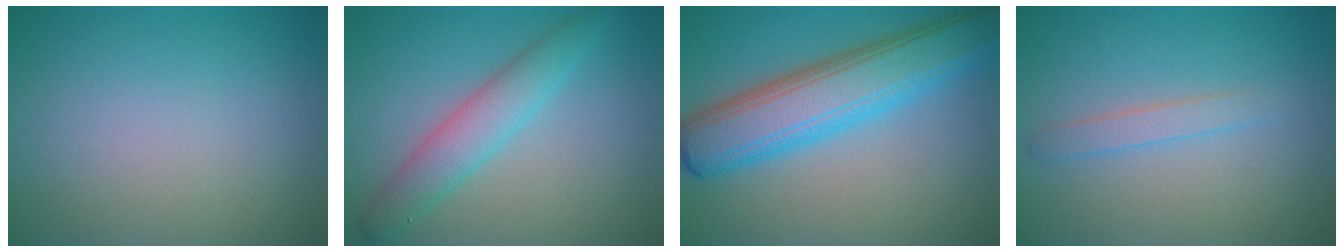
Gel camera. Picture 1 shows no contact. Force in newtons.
{"total": 3.8, "press": 3.8, "slide": 0.1}
{"total": 8.3, "press": 8.3, "slide": 0.2}
{"total": 1.5, "press": 1.4, "slide": 0.1}